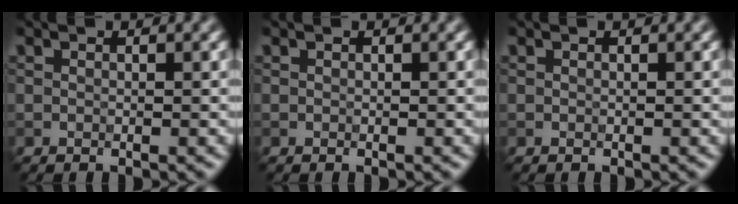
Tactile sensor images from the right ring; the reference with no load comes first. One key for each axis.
{"total": 0.0}
{"total": 0.0}